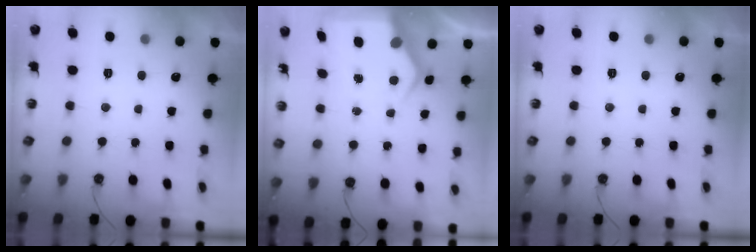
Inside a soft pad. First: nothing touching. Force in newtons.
{"total": 7.2, "press": 7.2, "slide": 0.7}
{"total": 0.0}